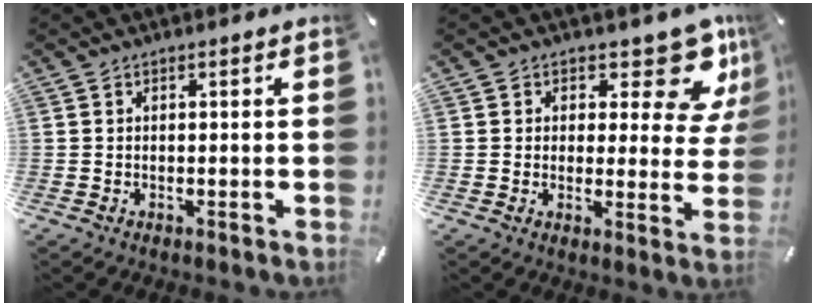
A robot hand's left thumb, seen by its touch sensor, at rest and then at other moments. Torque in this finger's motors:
{"motor_torque": [0.11, 0.17, 0.17, 0.02, 0.01]}